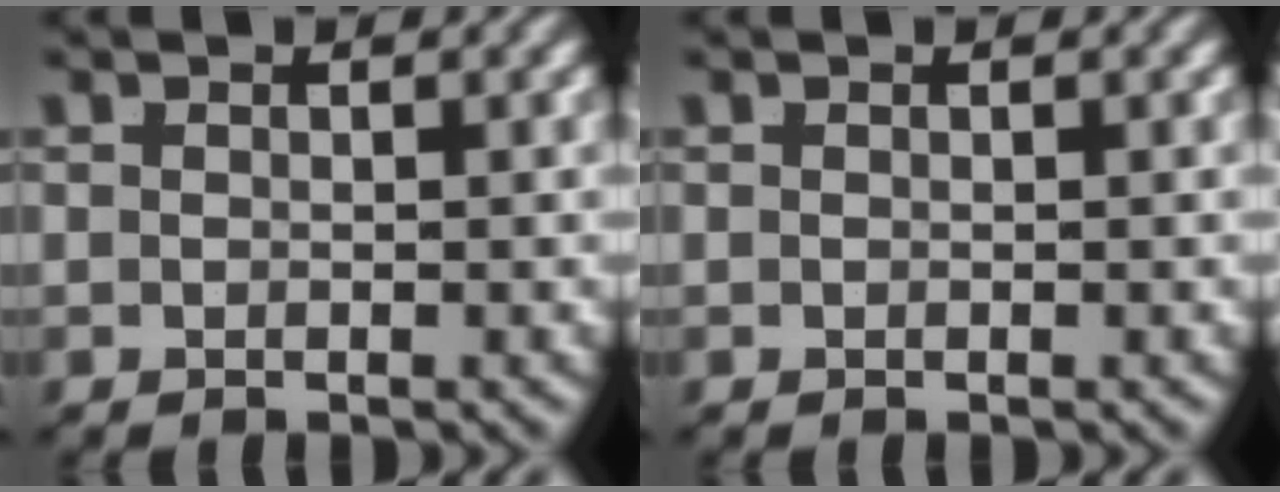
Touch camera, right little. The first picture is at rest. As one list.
[{"total": 0.0}]